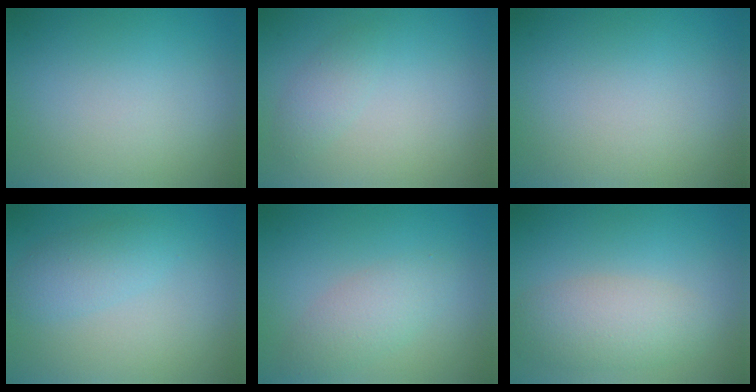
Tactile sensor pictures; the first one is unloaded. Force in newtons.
{"total": 1.4, "press": 1.4, "slide": 0.1}
{"total": 0.0}
{"total": 2.4, "press": 2.4, "slide": 0.1}
{"total": 2.8, "press": 2.8, "slide": 0.0}
{"total": 4.0, "press": 4.0, "slide": 0.3}